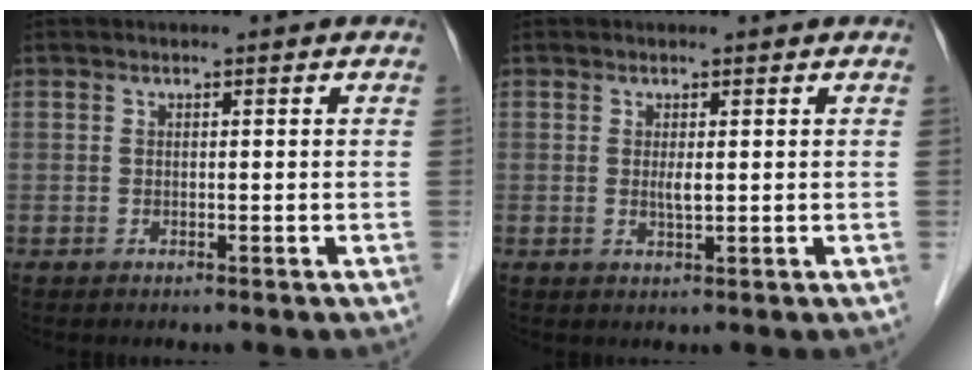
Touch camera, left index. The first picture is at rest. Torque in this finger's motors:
{"motor_torque": [0.45, 0.23, 0.24, 0.06]}